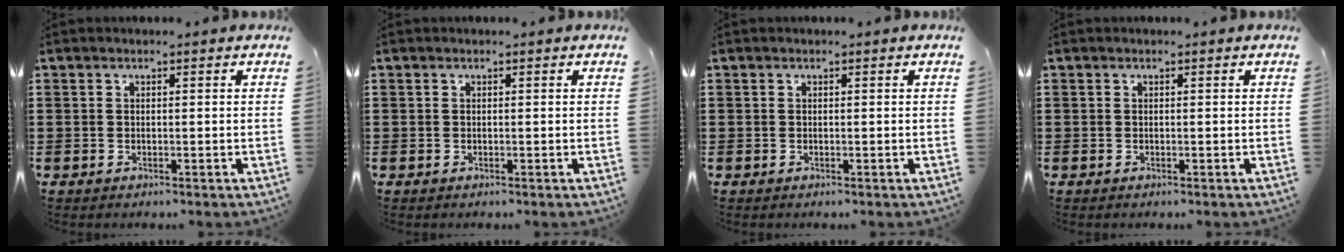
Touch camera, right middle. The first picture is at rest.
{"total": 0.0}
{"total": 0.0}
{"total": 0.0}